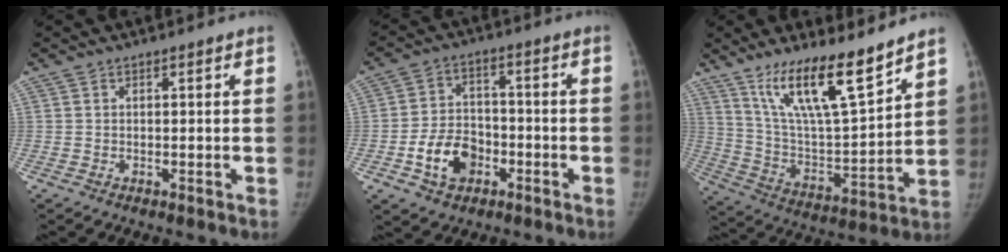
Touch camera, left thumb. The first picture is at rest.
{"total": 9.7, "force": [-3.8, 7.0, 5.5], "torque": [-0.072, 0.024, -0.067]}
{"total": 17.2, "force": [12.3, 3.4, 11.6], "torque": [-0.180, -0.074, 0.231]}